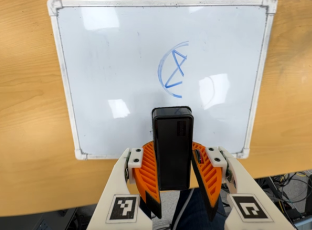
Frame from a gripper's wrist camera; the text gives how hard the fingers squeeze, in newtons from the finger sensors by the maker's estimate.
{"total": 6.9, "left": 7.4, "right": 6.4}